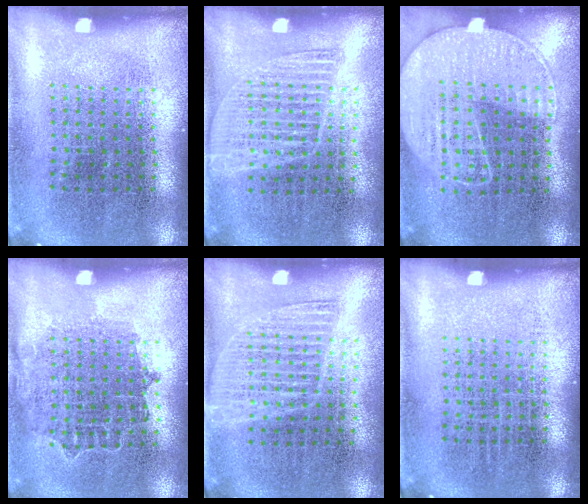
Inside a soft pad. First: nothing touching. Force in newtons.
{"total": 1.0, "press": 0.9, "slide": 0.5}
{"total": 1.3, "press": 1.1, "slide": 0.6}
{"total": 0.8, "press": 0.8, "slide": 0.3}
{"total": 1.3, "press": 1.2, "slide": 0.7}
{"total": 0.0}